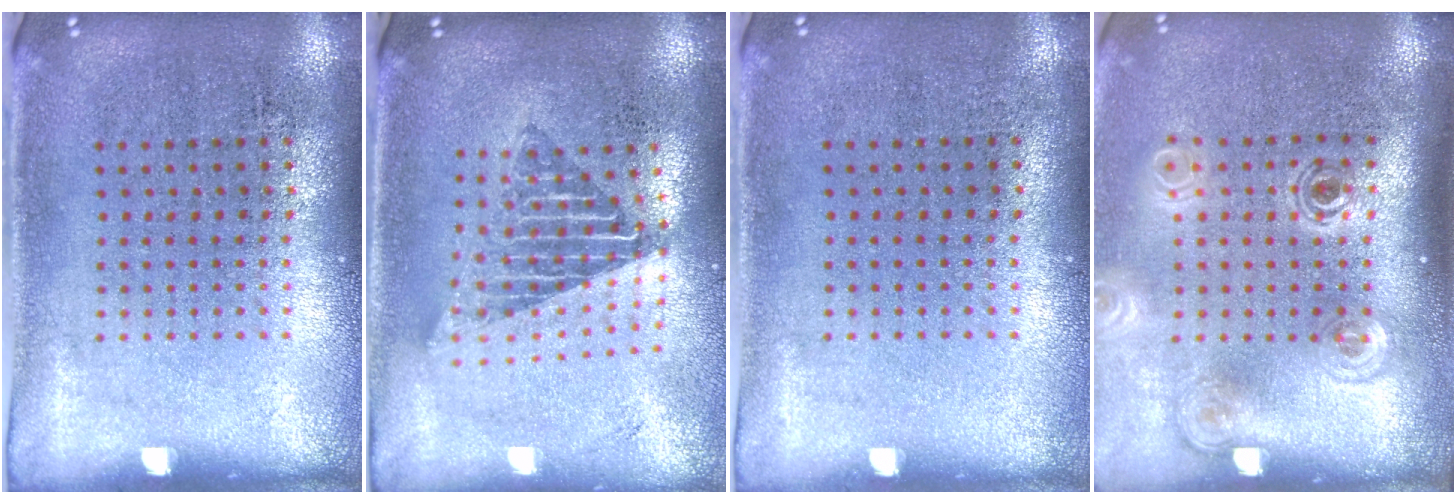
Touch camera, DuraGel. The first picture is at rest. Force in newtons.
{"total": 1.8, "press": 1.4, "slide": 1.0}
{"total": 0.0}
{"total": 1.9, "press": 1.3, "slide": 1.4}